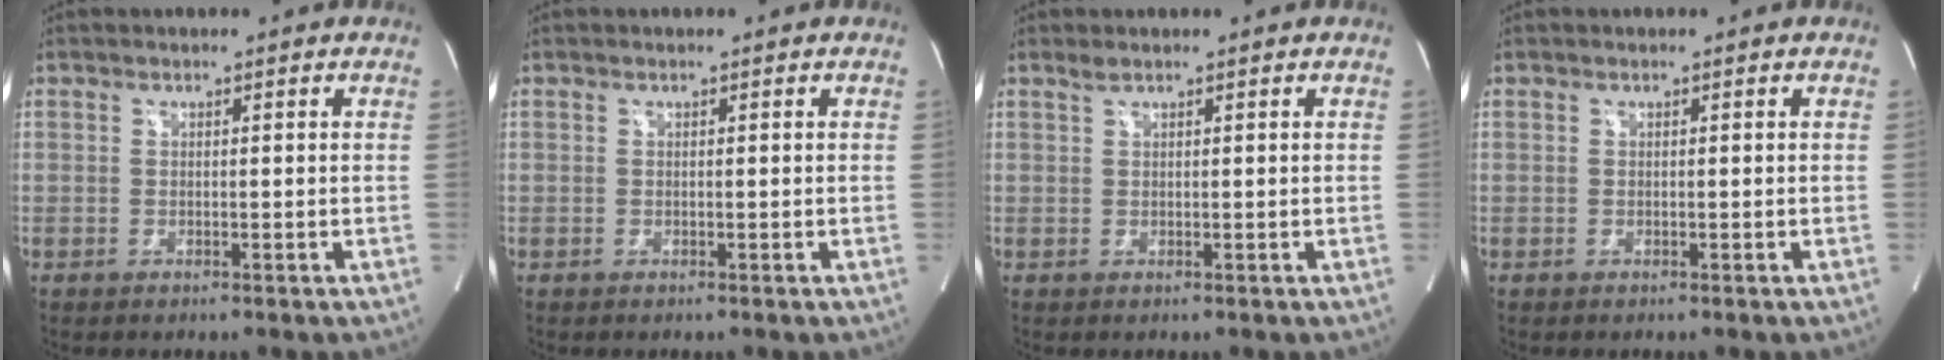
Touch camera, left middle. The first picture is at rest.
{"total": 0.0}
{"total": 0.8, "force": [0.8, -0.1, 0.4], "torque": [-0.014, 0.004, 0.020]}
{"total": 0.0}